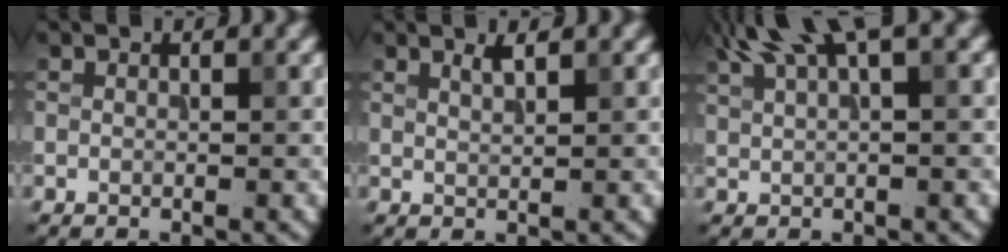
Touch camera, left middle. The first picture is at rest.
{"total": 1.1, "force": [0.8, 0.2, 0.7], "torque": [-0.009, 0.000, 0.013]}
{"total": 6.1, "force": [3.8, 1.4, 4.5], "torque": [-0.082, 0.021, 0.072]}